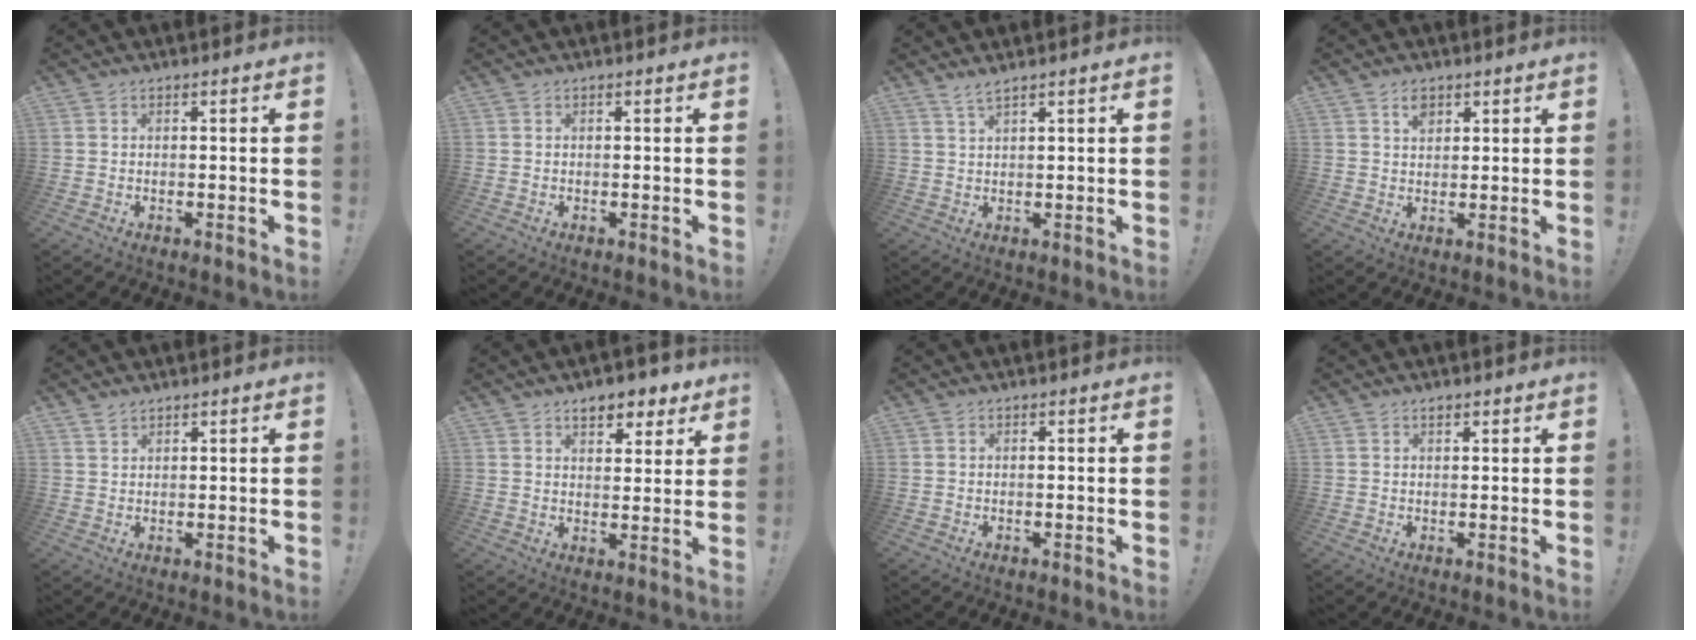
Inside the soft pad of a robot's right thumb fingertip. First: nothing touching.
{"total": 0.0}
{"total": 2.6, "force": [2.1, -0.1, 1.4], "torque": [-0.039, -0.006, 0.039]}
{"total": 3.6, "force": [2.0, 2.3, 1.9], "torque": [-0.015, -0.008, 0.031]}
{"total": 1.9, "force": [1.7, 0.6, 0.5], "torque": [0.003, -0.013, 0.029]}
{"total": 7.5, "force": [5.3, 3.7, 3.9], "torque": [-0.044, -0.027, 0.092]}
{"total": 0.0}
{"total": 1.0, "force": [0.7, 0.6, 0.3], "torque": [0.002, -0.003, 0.012]}